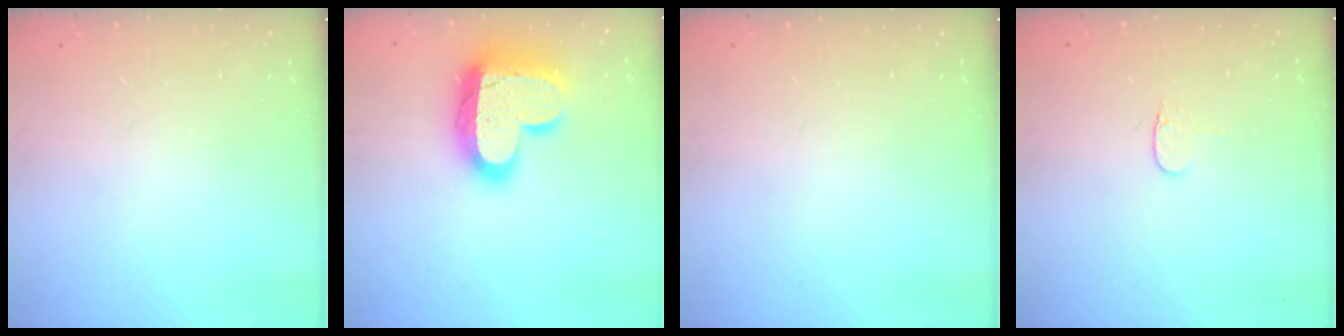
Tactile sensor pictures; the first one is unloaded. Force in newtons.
{"total": 21.1, "press": 21.0, "slide": 1.5}
{"total": 0.0}
{"total": 3.2, "press": 3.1, "slide": 0.4}